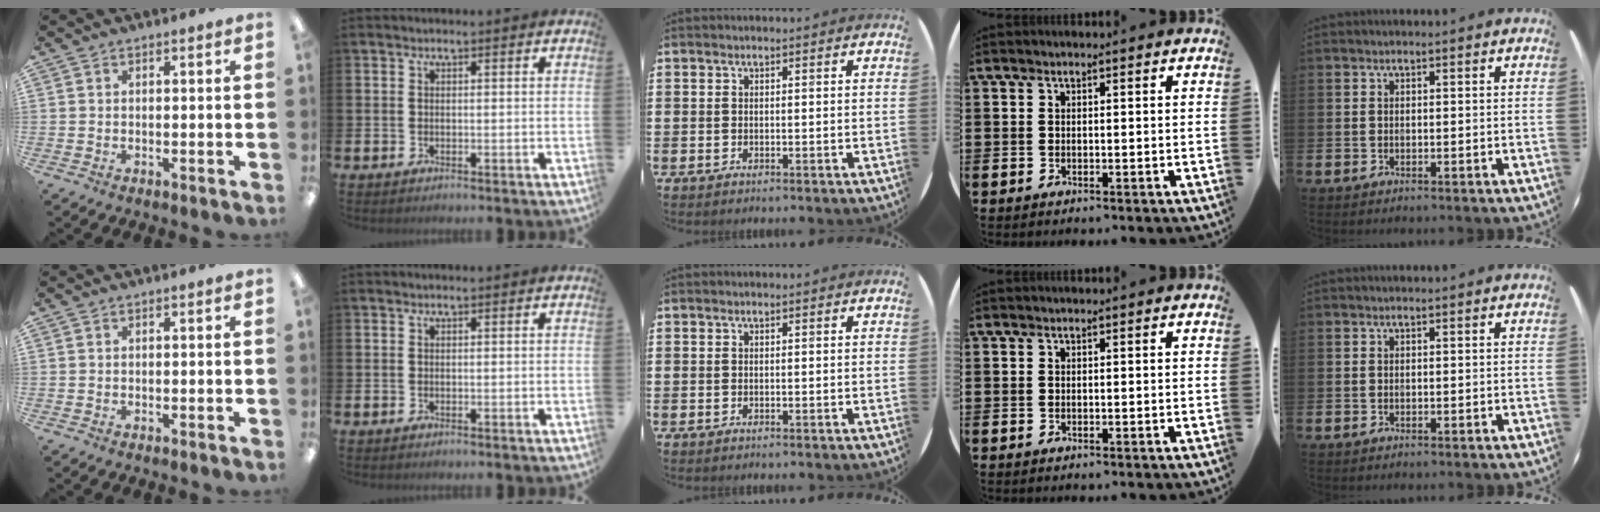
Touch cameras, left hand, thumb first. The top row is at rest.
{}